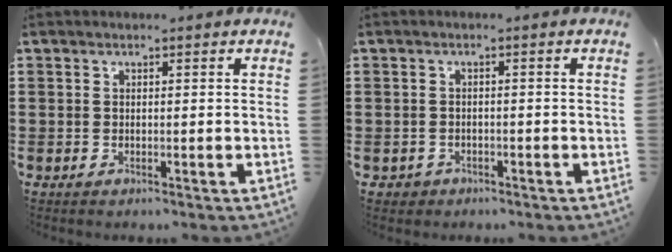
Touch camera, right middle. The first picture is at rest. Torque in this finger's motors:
{"motor_torque": [0.23, -0.18, 0.05, 0.01]}